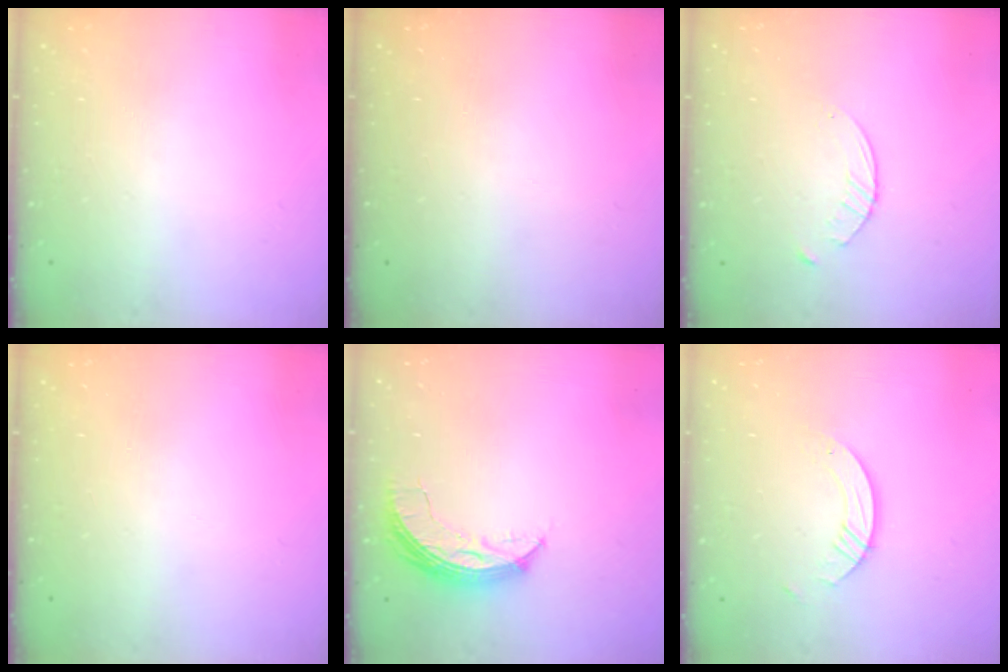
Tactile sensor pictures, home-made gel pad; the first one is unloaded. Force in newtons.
{"total": 0.0}
{"total": 2.0, "press": 2.0, "slide": 0.3}
{"total": 0.0}
{"total": 6.7, "press": 6.7, "slide": 0.4}
{"total": 3.7, "press": 3.7, "slide": 0.3}